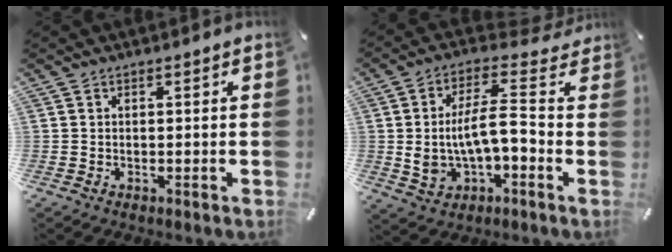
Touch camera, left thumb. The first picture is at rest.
{"total": 12.2, "force": [-0.4, 7.0, 9.9], "torque": [-0.199, -0.001, -0.007]}